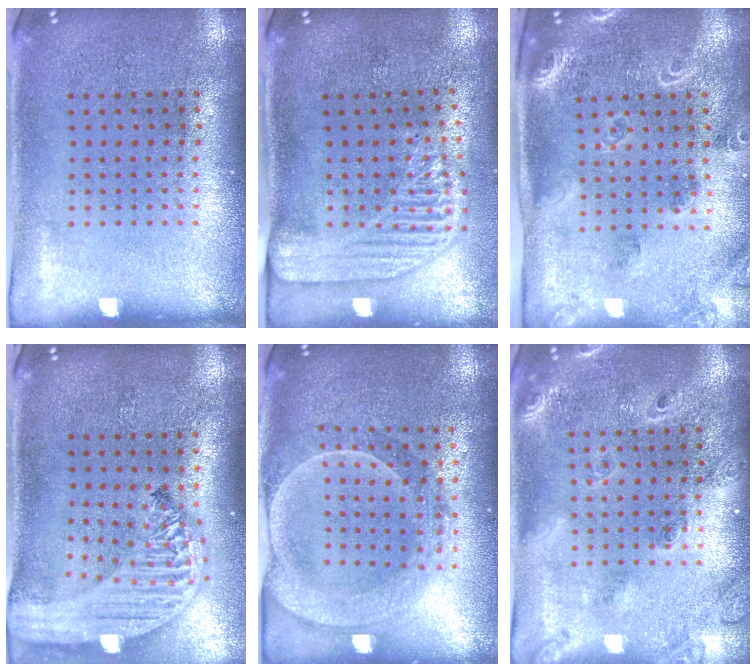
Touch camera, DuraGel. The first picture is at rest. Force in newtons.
{"total": 2.2, "press": 1.7, "slide": 1.3}
{"total": 1.9, "press": 1.8, "slide": 0.3}
{"total": 3.2, "press": 2.5, "slide": 2.0}
{"total": 2.2, "press": 2.1, "slide": 0.9}
{"total": 1.9, "press": 1.7, "slide": 0.8}